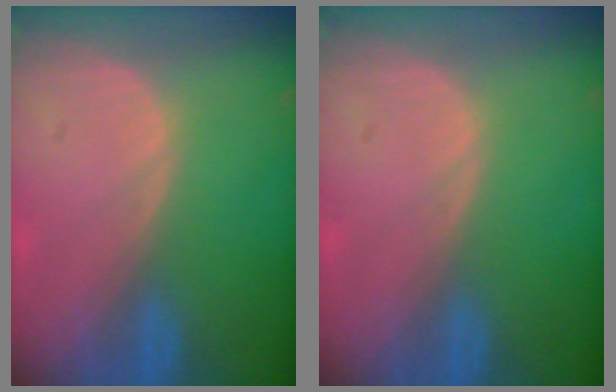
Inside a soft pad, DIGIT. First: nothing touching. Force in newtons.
{"total": 0.0}